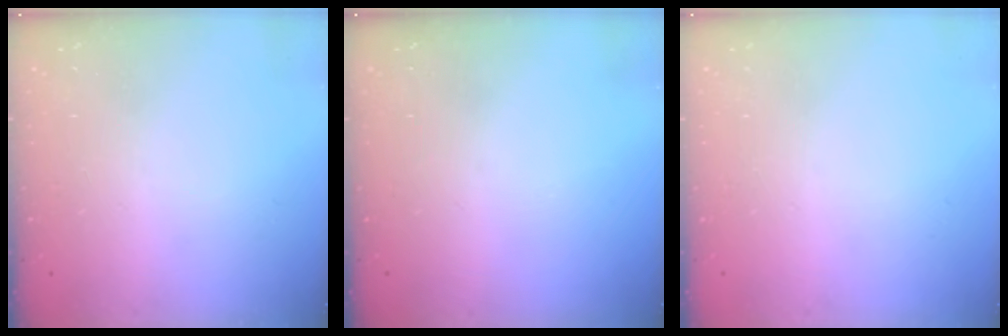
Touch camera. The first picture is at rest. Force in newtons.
{"total": 0.0}
{"total": 0.0}